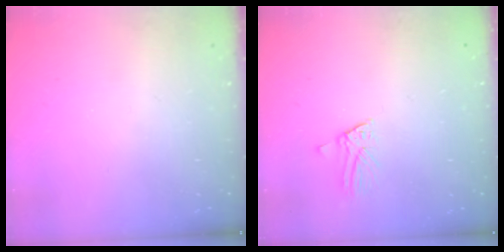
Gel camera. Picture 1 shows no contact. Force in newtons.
{"total": 1.4, "press": 1.4, "slide": 0.2}